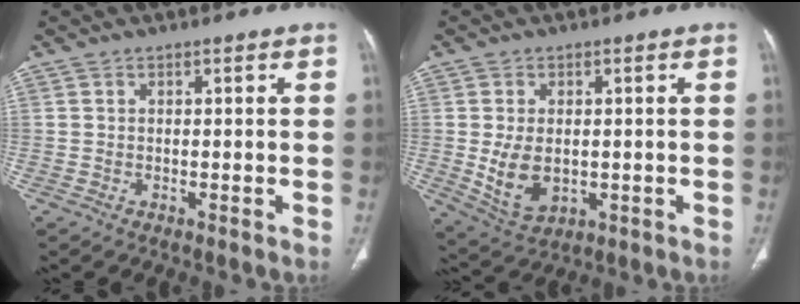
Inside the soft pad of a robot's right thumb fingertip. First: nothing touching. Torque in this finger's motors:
{"motor_torque": [-0.22, 0.74, 1.00, 0.21, 0.27]}